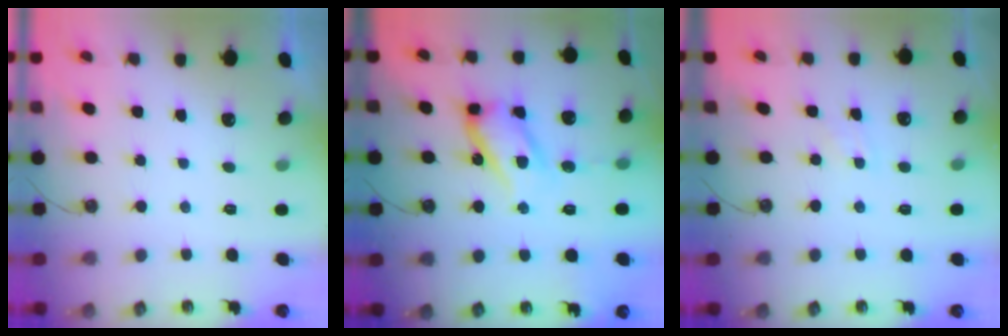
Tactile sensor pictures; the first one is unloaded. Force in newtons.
{"total": 14.5, "press": 14.5, "slide": 0.7}
{"total": 2.7, "press": 2.7, "slide": 0.3}